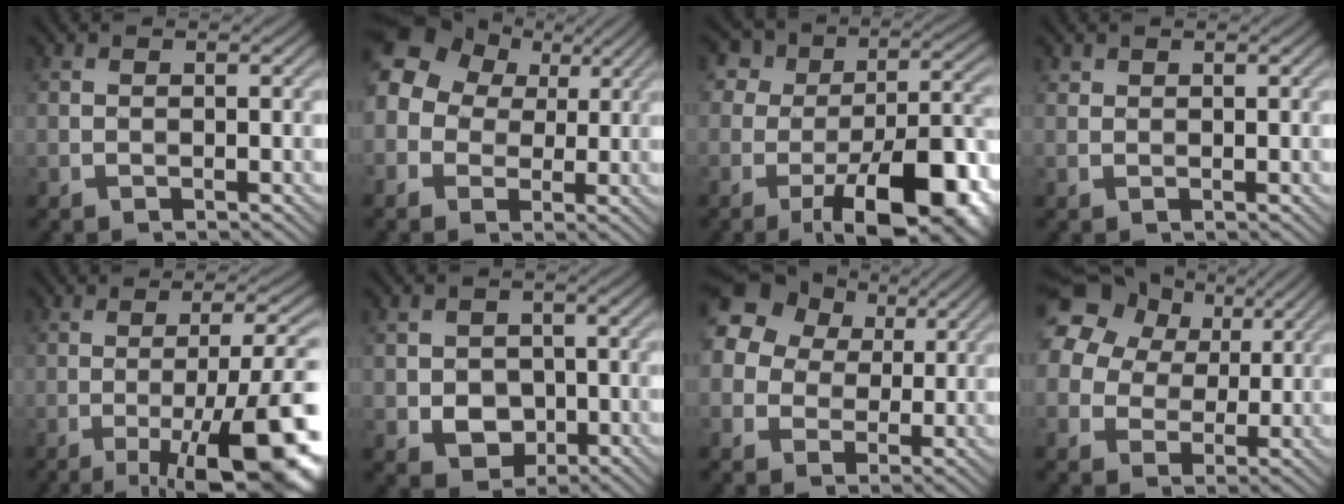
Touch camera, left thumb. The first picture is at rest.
{"total": 11.1, "force": [2.5, 9.2, 5.7], "torque": [-0.157, 0.024, 0.022]}
{"total": 14.6, "force": [-5.8, 7.7, 10.9], "torque": [-0.144, 0.003, -0.103]}
{"total": 0.8, "force": [0.7, 0.3, 0.1], "torque": [-0.006, -0.001, 0.016]}
{"total": 14.4, "force": [-5.3, 3.4, 12.9], "torque": [-0.156, 0.009, -0.080]}
{"total": 4.5, "force": [-1.2, 3.6, 2.4], "torque": [-0.046, -0.009, -0.022]}
{"total": 14.3, "force": [5.0, 11.6, 6.8], "torque": [-0.185, 0.035, 0.084]}
{"total": 17.4, "force": [7.5, 13.3, 8.4], "torque": [-0.228, 0.043, 0.140]}